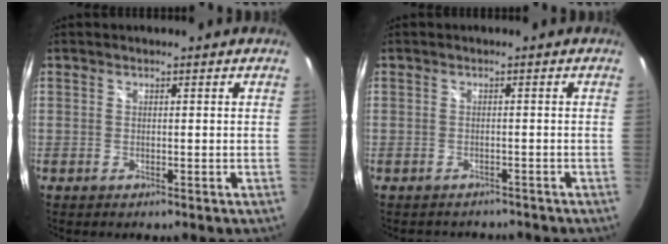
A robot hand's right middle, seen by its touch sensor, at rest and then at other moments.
{"total": 3.6, "force": [-3.2, 1.4, 0.7], "torque": [-0.013, -0.009, -0.044]}